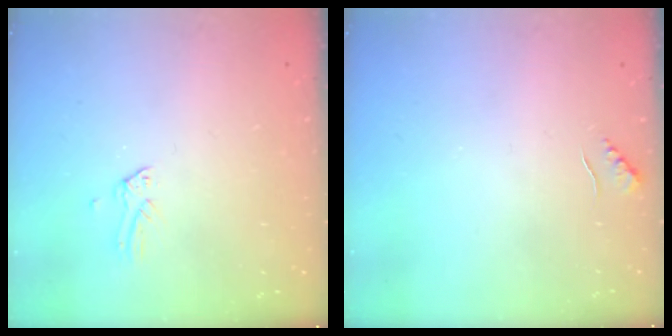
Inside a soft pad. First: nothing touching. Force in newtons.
{"total": 5.2, "press": 5.1, "slide": 1.0}